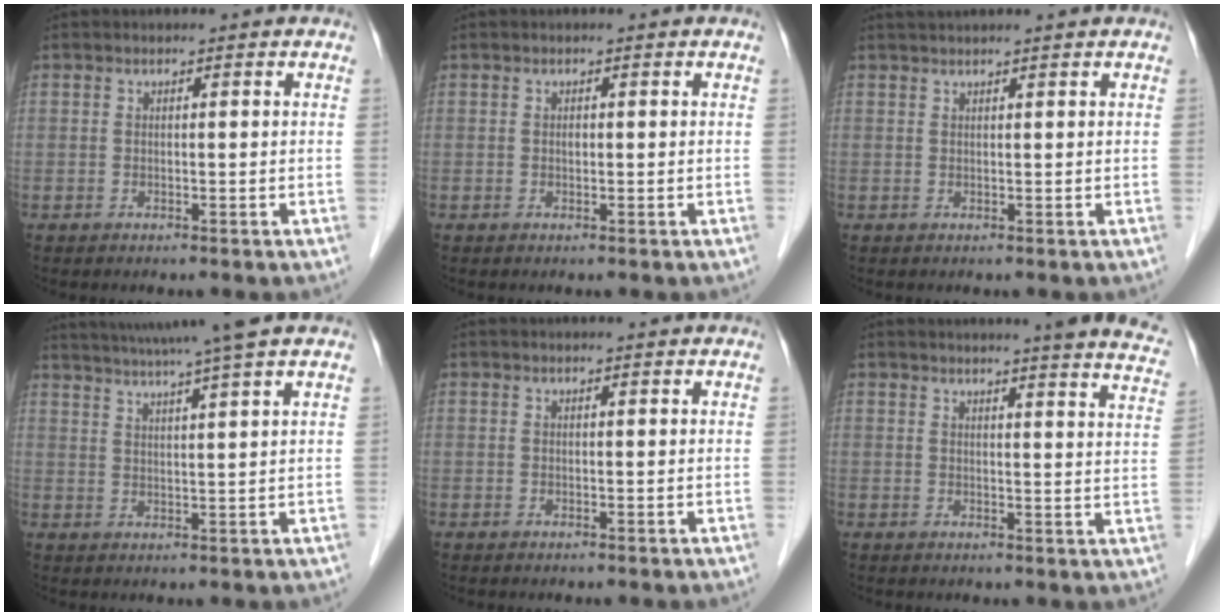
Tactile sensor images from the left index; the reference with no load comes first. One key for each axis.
{"total": 0.5, "fx": 0.0, "fy": 0.3, "fz": 0.4, "tx": -0.008, "ty": 0.001, "tz": 0.000}
{"total": 3.3, "fx": 2.9, "fy": -0.8, "fz": 1.4, "tx": -0.013, "ty": 0.027, "tz": 0.051}
{"total": 12.9, "fx": 11.0, "fy": -1.4, "fz": 6.6, "tx": -0.116, "ty": 0.007, "tz": 0.155}
{"total": 2.5, "fx": 2.3, "fy": -0.2, "fz": 0.8, "tx": -0.011, "ty": 0.015, "tz": 0.029}
{"total": 19.2, "fx": 17.5, "fy": 0.8, "fz": 8.1, "tx": -0.097, "ty": -0.054, "tz": 0.183}